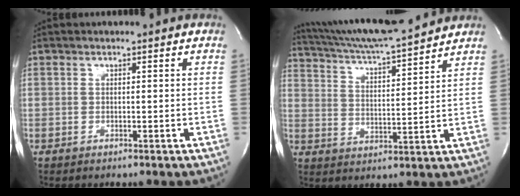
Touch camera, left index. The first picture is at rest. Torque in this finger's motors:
{"motor_torque": [0.49, -0.41, 0.53, 0.14]}